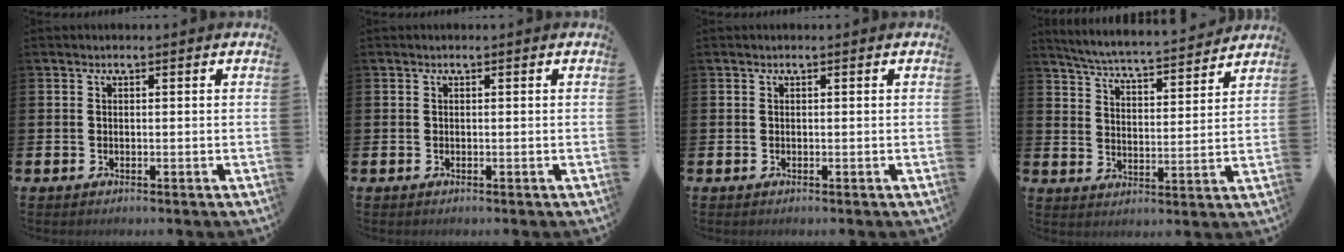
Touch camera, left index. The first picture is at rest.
{"total": 0.0}
{"total": 0.0}
{"total": 5.6, "force": [5.5, 0.1, 1.1], "torque": [-0.045, -0.043, 0.094]}